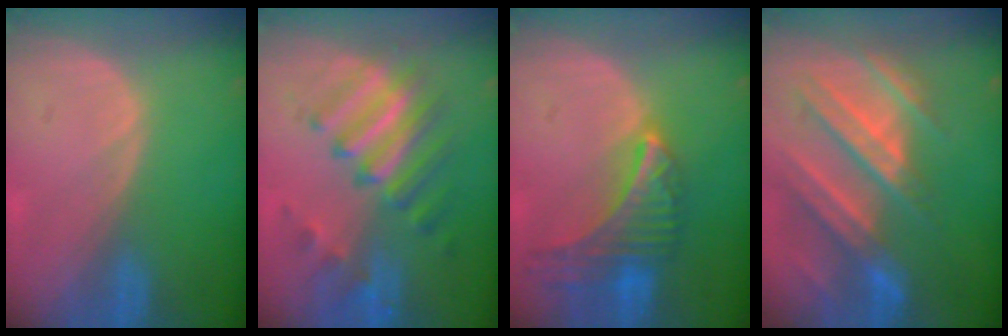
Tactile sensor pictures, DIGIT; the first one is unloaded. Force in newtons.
{"total": 9.3, "press": 8.6, "slide": 3.6}
{"total": 9.0, "press": 7.9, "slide": 4.3}
{"total": 10.8, "press": 9.7, "slide": 4.7}